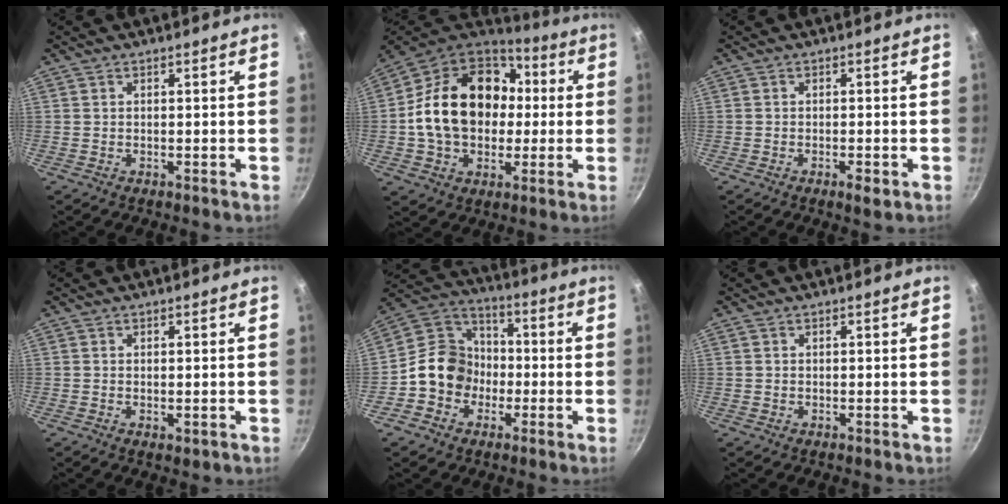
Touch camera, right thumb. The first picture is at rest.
{"total": 23.2, "force": [1.1, 17.4, 15.3], "torque": [-0.249, 0.044, 0.018]}
{"total": 2.4, "force": [-1.1, 0.9, 2.0], "torque": [-0.036, 0.005, -0.017]}
{"total": 1.3, "force": [-0.1, 0.6, 1.1], "torque": [-0.016, -0.004, -0.001]}
{"total": 12.3, "force": [-2.6, 10.7, 5.3], "torque": [-0.052, 0.045, -0.066]}
{"total": 0.0}